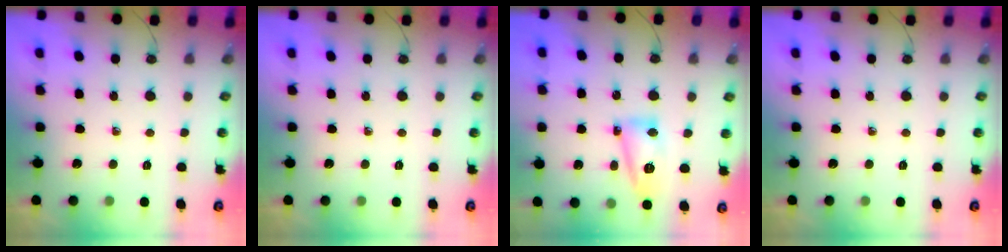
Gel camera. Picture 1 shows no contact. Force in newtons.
{"total": 0.0}
{"total": 12.0, "press": 12.0, "slide": 1.2}
{"total": 0.0}